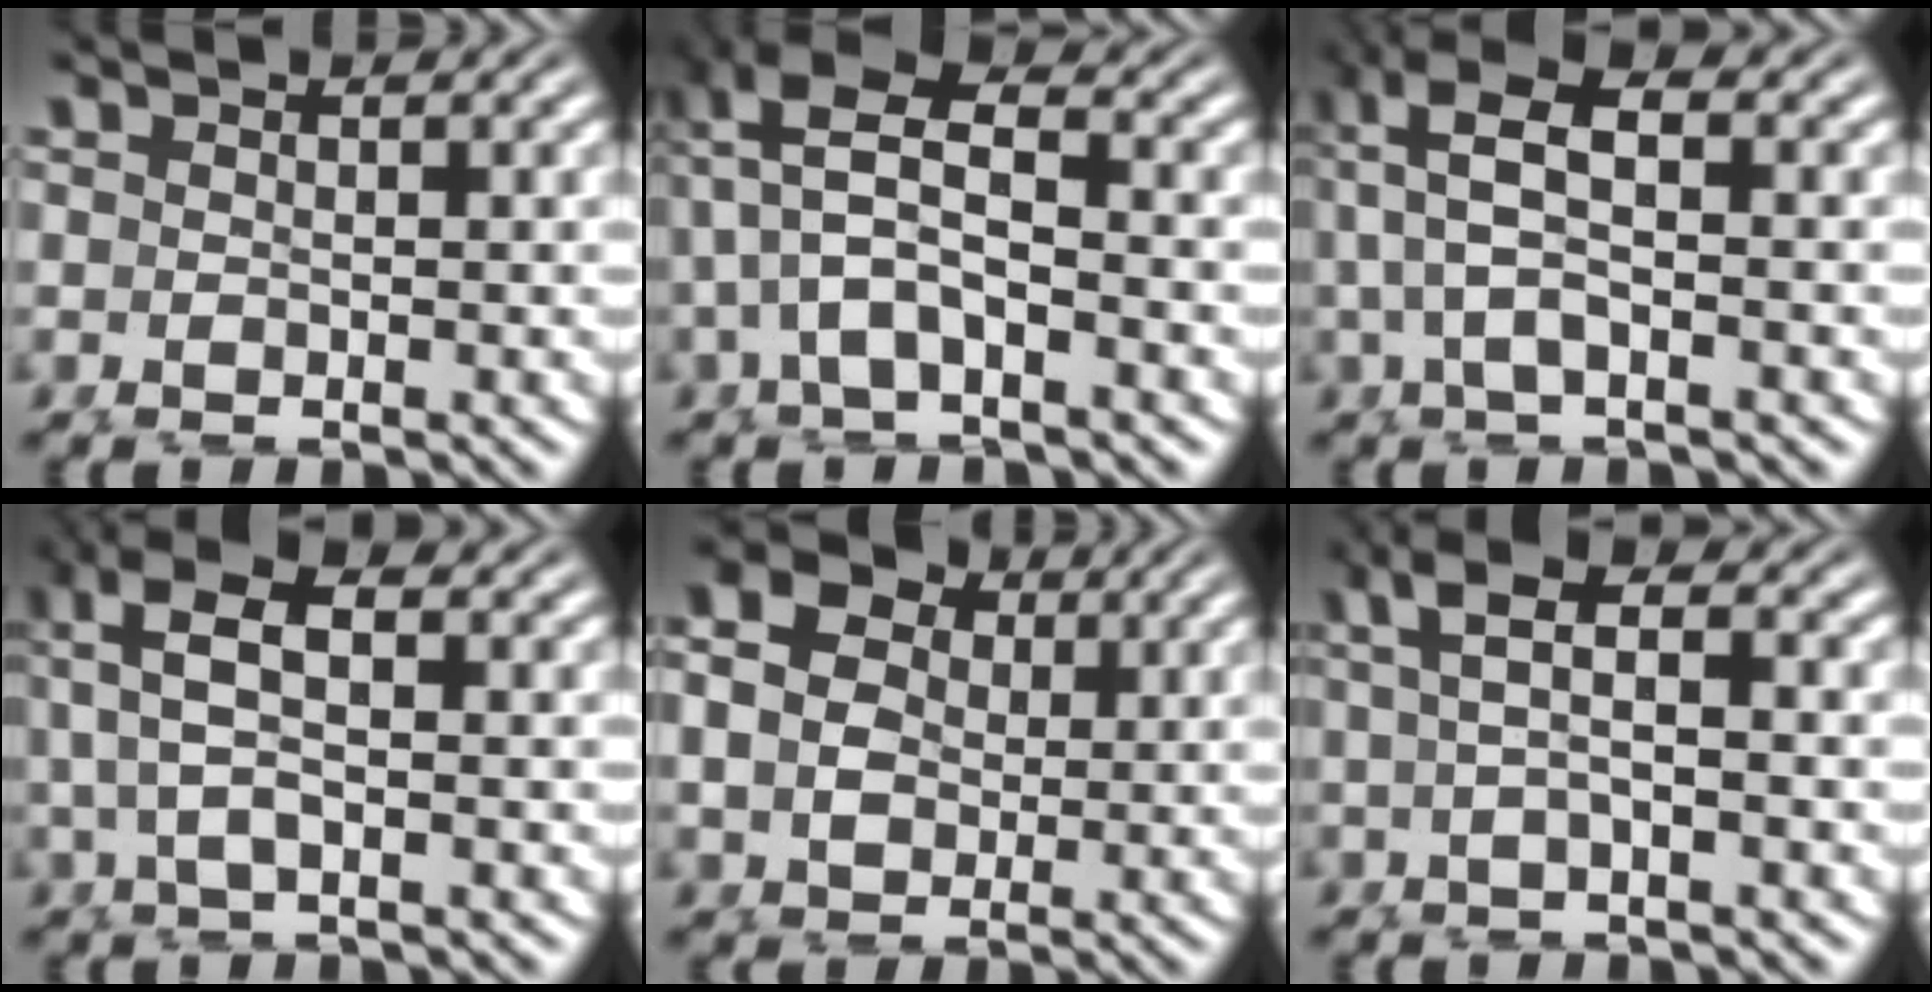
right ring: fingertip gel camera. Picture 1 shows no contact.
{"total": 8.2, "force": [2.1, 5.2, 5.9], "torque": [-0.117, 0.003, 0.029]}
{"total": 8.8, "force": [2.6, 5.4, 6.5], "torque": [-0.132, 0.018, 0.025]}
{"total": 8.0, "force": [2.7, 4.6, 6.0], "torque": [-0.120, 0.020, 0.029]}
{"total": 9.3, "force": [2.3, 7.6, 4.9], "torque": [-0.091, 0.004, 0.027]}
{"total": 4.7, "force": [1.6, 2.0, 4.0], "torque": [-0.067, 0.014, 0.016]}